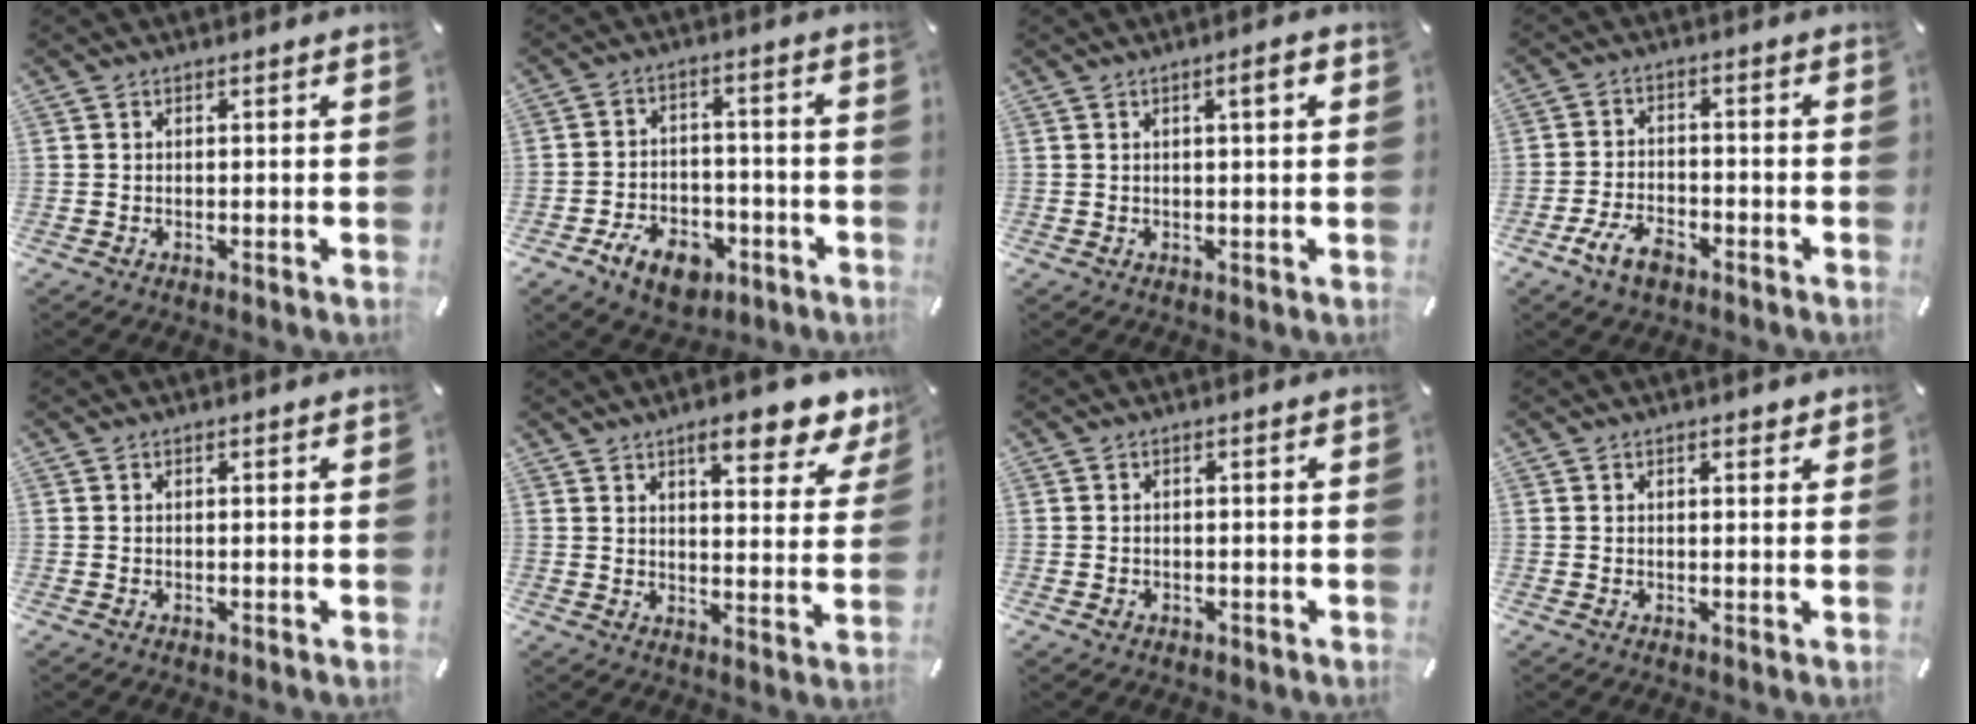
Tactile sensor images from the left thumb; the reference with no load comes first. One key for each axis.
{"total": 9.7, "fx": -5.5, "fy": 6.4, "fz": 4.9, "tx": -0.090, "ty": 0.035, "tz": -0.098}
{"total": 3.7, "fx": 1.4, "fy": 0.5, "fz": 3.4, "tx": -0.052, "ty": -0.002, "tz": 0.017}
{"total": 7.5, "fx": -4.4, "fy": 4.1, "fz": 4.4, "tx": -0.098, "ty": 0.018, "tz": -0.082}
{"total": 0.0}
{"total": 11.5, "fx": 8.1, "fy": 4.0, "fz": 7.0, "tx": -0.086, "ty": -0.048, "tz": 0.134}
{"total": 1.0, "fx": -0.5, "fy": 0.8, "fz": 0.4, "tx": -0.007, "ty": 0.003, "tz": -0.012}
{"total": 1.4, "fx": 0.9, "fy": 0.5, "fz": 1.0, "tx": -0.013, "ty": -0.001, "tz": 0.015}